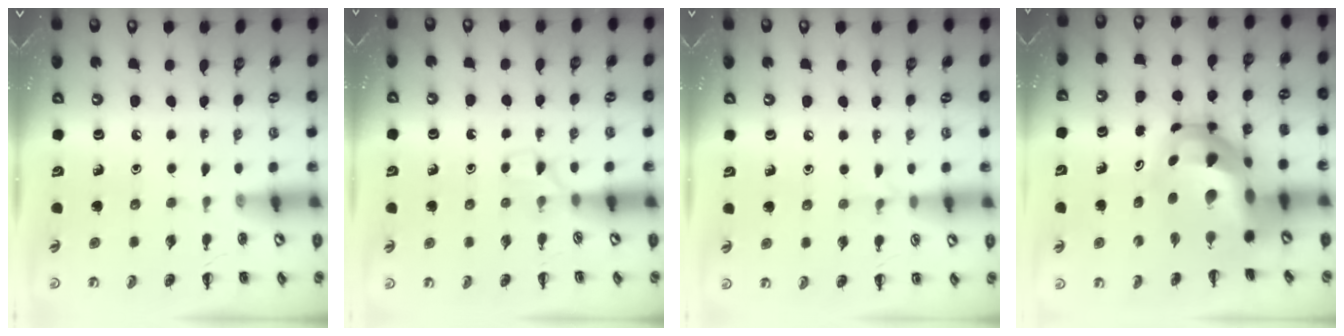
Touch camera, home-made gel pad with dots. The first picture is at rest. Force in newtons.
{"total": 2.5, "press": 2.3, "slide": 1.0}
{"total": 4.0, "press": 3.7, "slide": 1.5}
{"total": 16.3, "press": 15.7, "slide": 4.2}